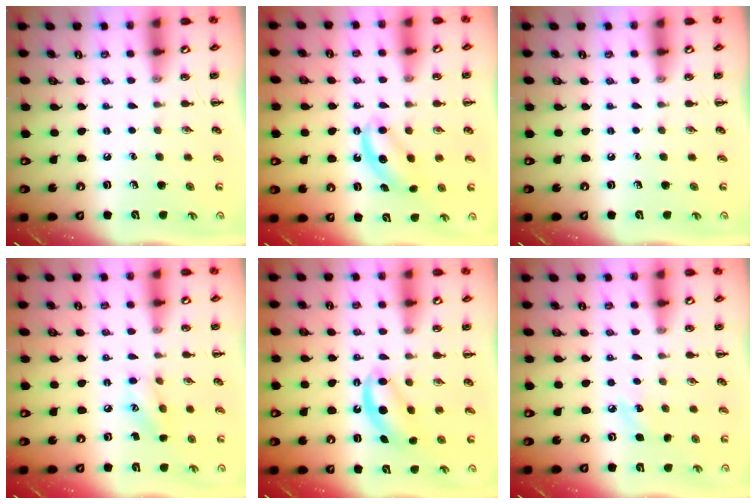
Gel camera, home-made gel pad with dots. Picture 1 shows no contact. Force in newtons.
{"total": 6.2, "press": 6.1, "slide": 0.9}
{"total": 0.0}
{"total": 8.2, "press": 8.1, "slide": 1.3}
{"total": 5.4, "press": 5.4, "slide": 0.9}
{"total": 4.6, "press": 4.4, "slide": 1.3}